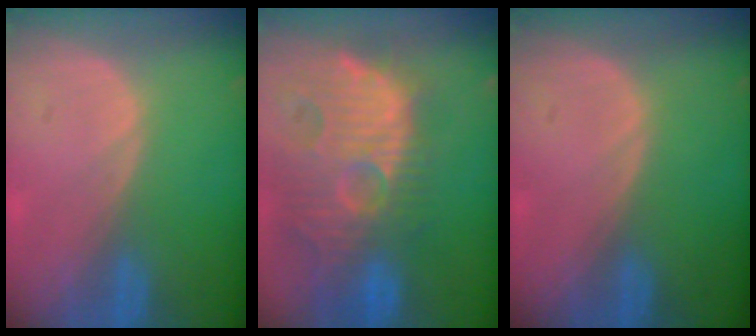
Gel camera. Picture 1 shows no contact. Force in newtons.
{"total": 14.0, "press": 12.4, "slide": 6.6}
{"total": 0.0}